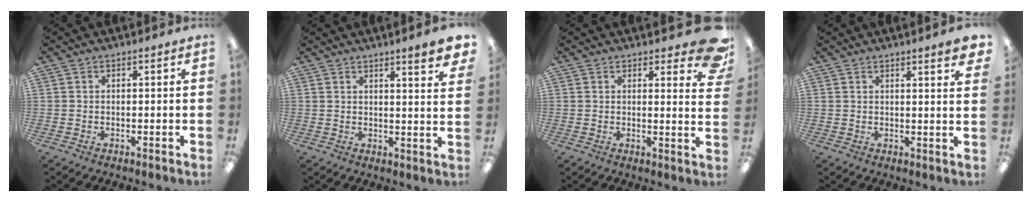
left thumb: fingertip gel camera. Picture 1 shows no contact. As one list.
[{"total": 5.5, "force": [4.2, 0.3, 3.5], "torque": [-0.045, -0.029, 0.065]}, {"total": 7.3, "force": [4.8, 2.6, 4.8], "torque": [-0.045, -0.029, 0.078]}, {"total": 3.3, "force": [2.5, 0.1, 2.2], "torque": [-0.033, -0.012, 0.040]}]